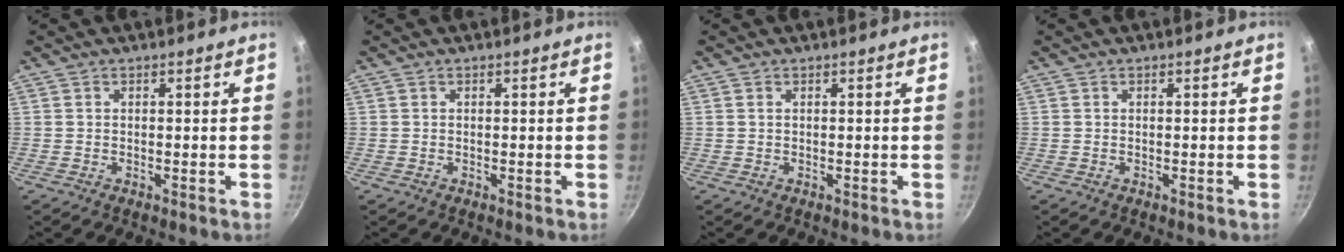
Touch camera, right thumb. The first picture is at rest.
{"total": 0.0}
{"total": 0.0}
{"total": 0.0}